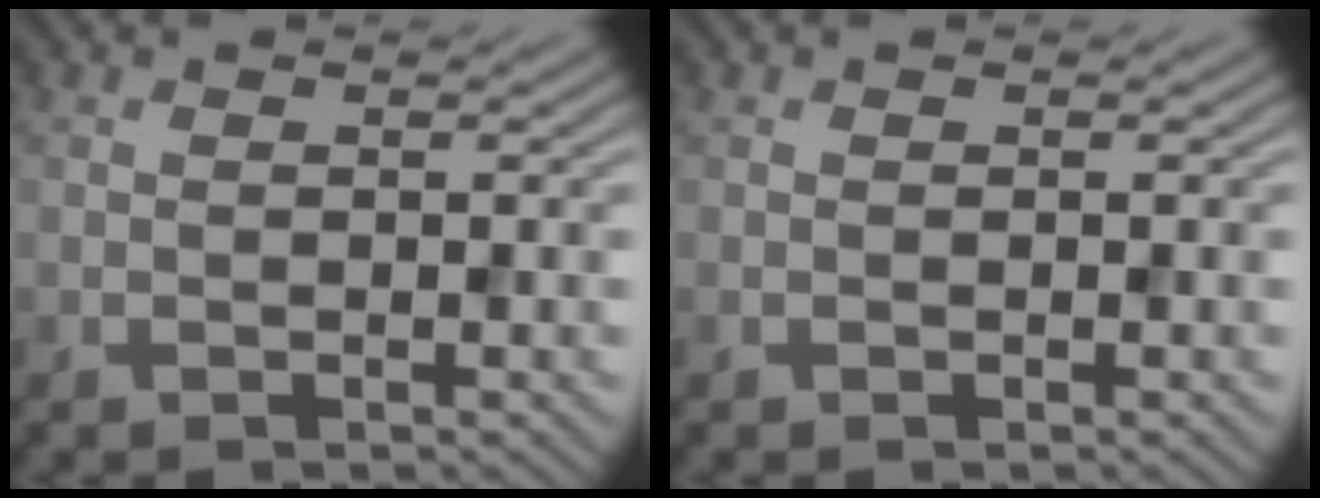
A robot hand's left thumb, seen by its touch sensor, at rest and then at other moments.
{"total": 0.0}